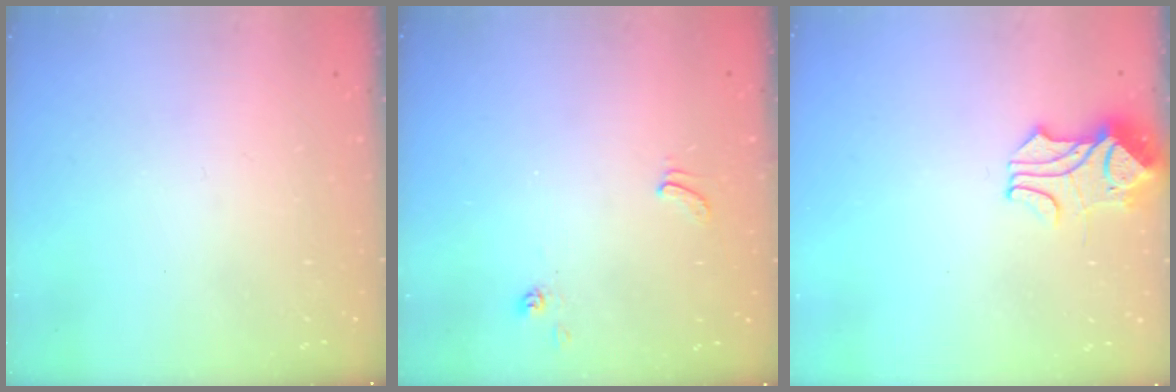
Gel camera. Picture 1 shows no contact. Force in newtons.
{"total": 2.3, "press": 2.3, "slide": 0.4}
{"total": 1.9, "press": 1.5, "slide": 1.1}